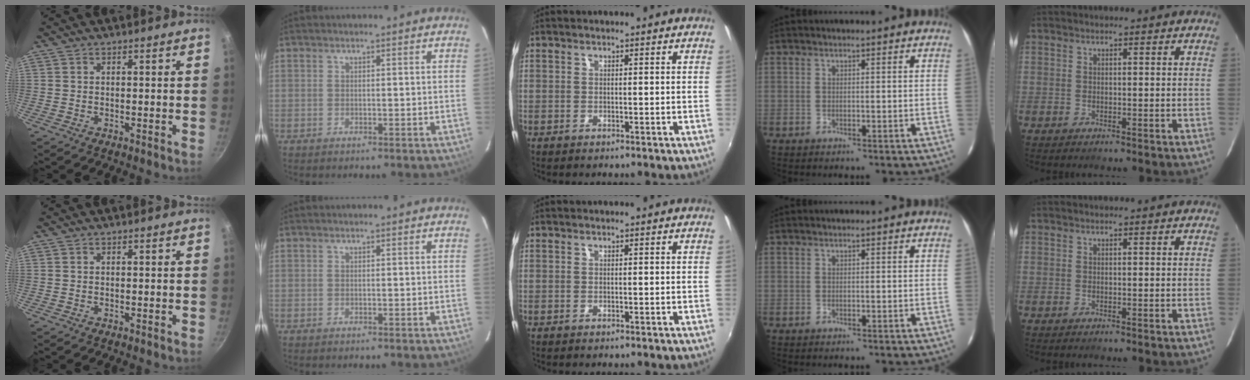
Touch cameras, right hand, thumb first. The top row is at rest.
{}